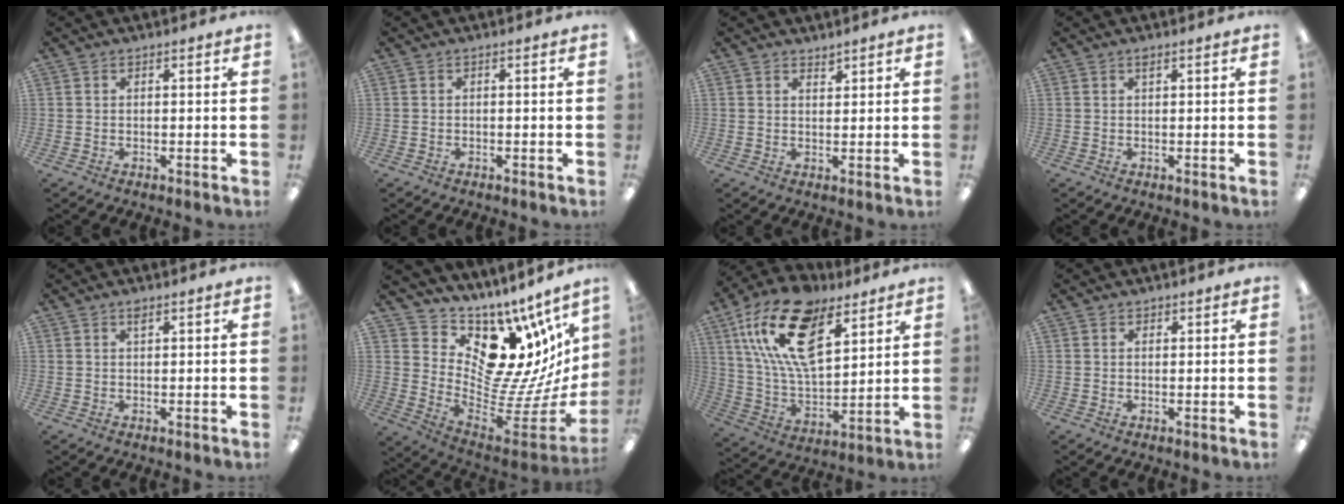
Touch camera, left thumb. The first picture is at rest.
{"total": 0.0}
{"total": 1.6, "force": [1.6, 0.3, -0.2], "torque": [0.011, -0.014, 0.029]}
{"total": 0.7, "force": [0.5, 0.1, 0.6], "torque": [-0.012, -0.002, 0.008]}
{"total": 1.2, "force": [0.8, 0.3, 0.8], "torque": [-0.011, -0.005, 0.013]}
{"total": 14.5, "force": [7.5, 9.4, 8.1], "torque": [-0.081, -0.109, 0.143]}
{"total": 21.3, "force": [11.5, 10.5, 14.5], "torque": [-0.281, -0.052, 0.202]}
{"total": 0.7, "force": [0.5, 0.5, 0.1], "torque": [0.004, -0.004, 0.009]}